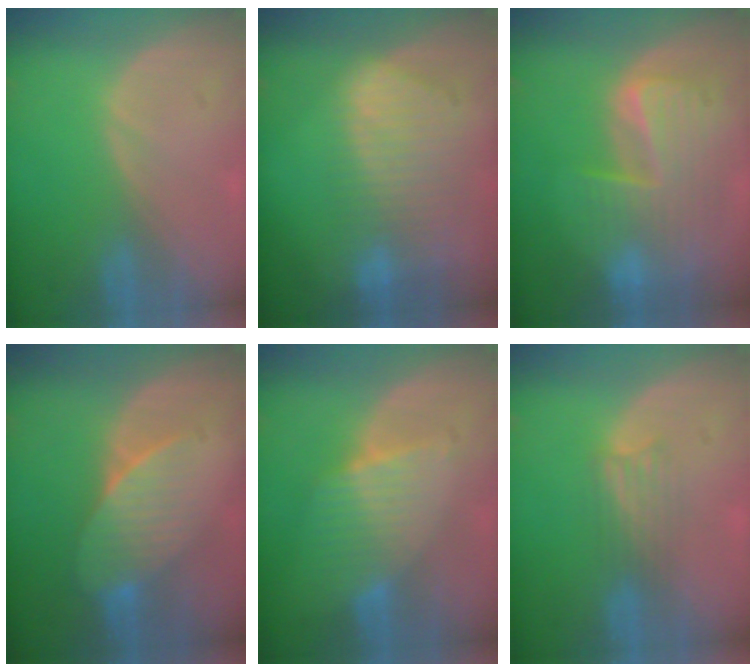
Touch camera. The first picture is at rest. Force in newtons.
{"total": 9.3, "press": 8.1, "slide": 4.6}
{"total": 9.8, "press": 8.4, "slide": 5.0}
{"total": 7.2, "press": 6.6, "slide": 2.8}
{"total": 6.8, "press": 6.0, "slide": 3.3}
{"total": 3.2, "press": 2.9, "slide": 1.5}